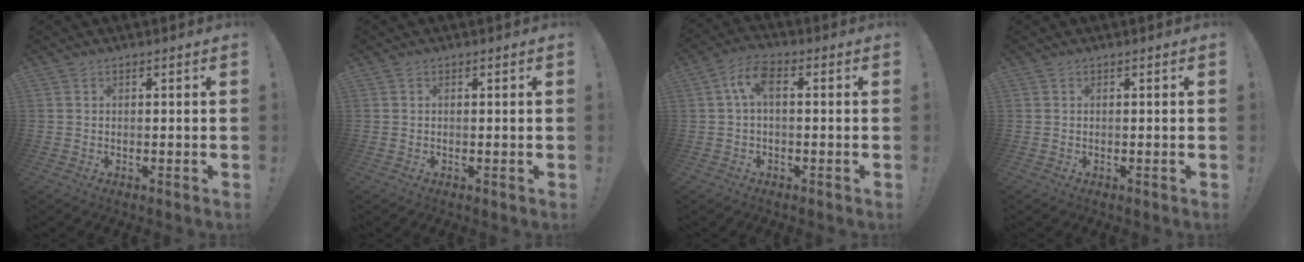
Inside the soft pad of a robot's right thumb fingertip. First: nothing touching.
{"total": 0.0}
{"total": 6.4, "force": [1.0, 2.7, 5.8], "torque": [-0.120, 0.001, 0.018]}
{"total": 0.0}